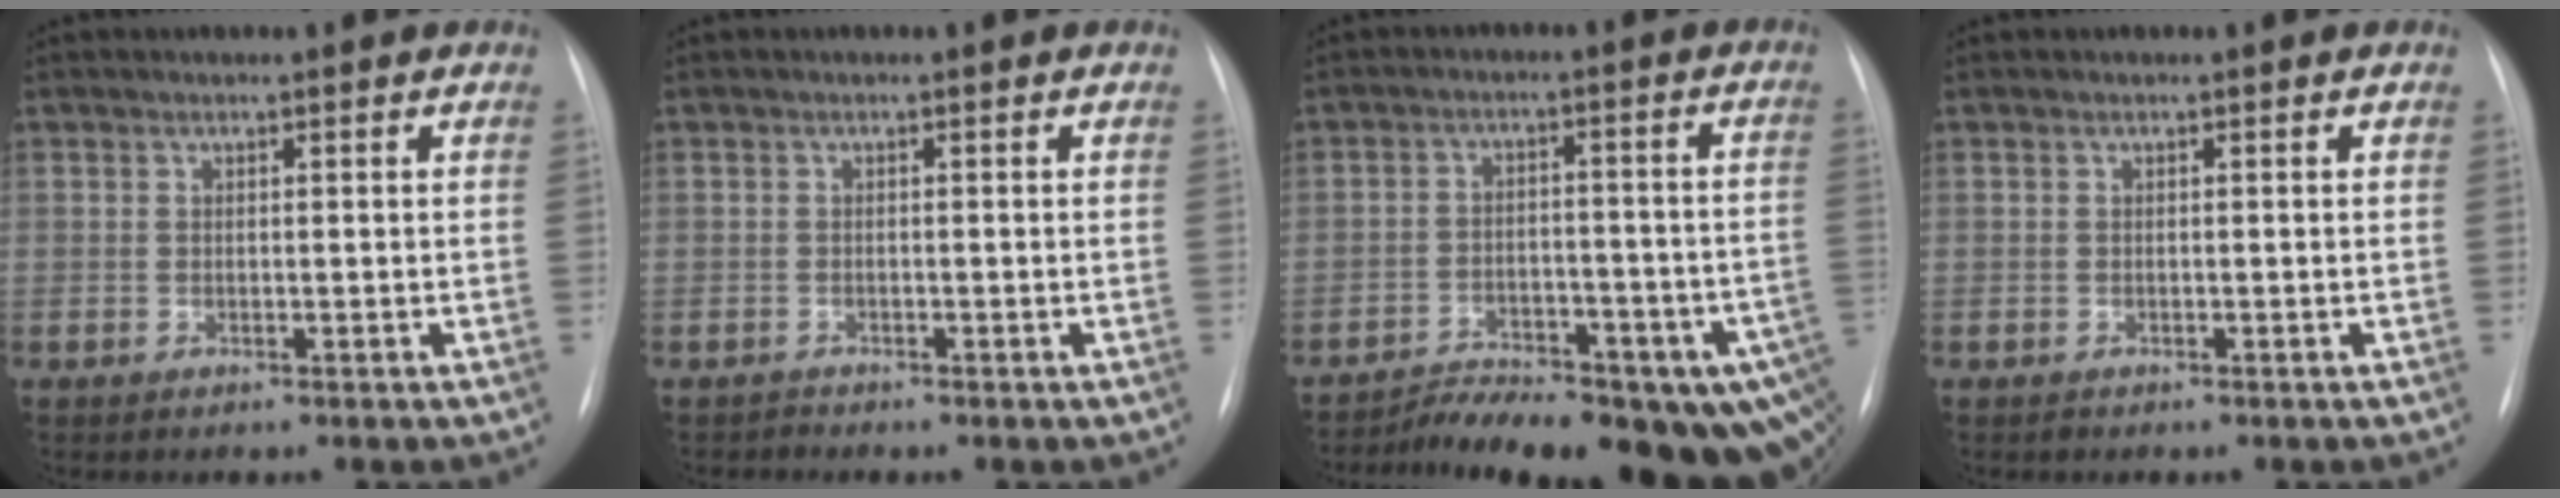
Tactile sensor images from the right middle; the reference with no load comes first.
{"total": 0.6, "force": [-0.5, 0.1, -0.2], "torque": [-0.002, -0.004, -0.010]}
{"total": 20.3, "force": [-15.4, 6.2, 11.8], "torque": [-0.121, 0.013, -0.200]}
{"total": 0.0}